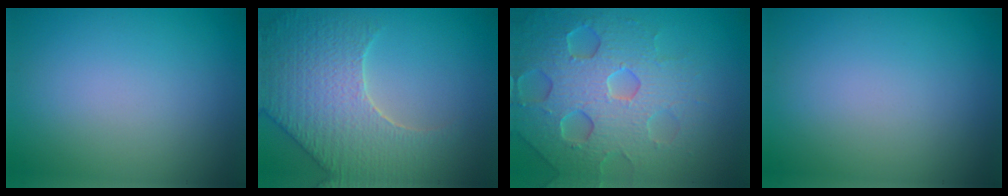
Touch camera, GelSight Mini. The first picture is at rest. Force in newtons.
{"total": 6.8, "press": 5.8, "slide": 3.6}
{"total": 7.3, "press": 7.2, "slide": 1.5}
{"total": 0.0}